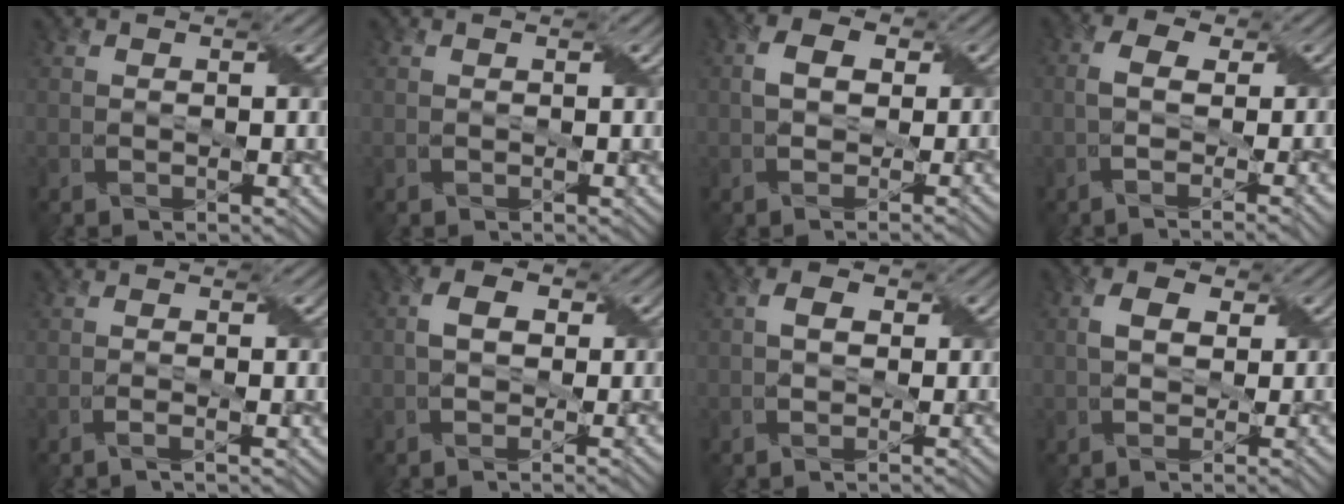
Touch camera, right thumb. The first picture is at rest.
{"total": 0.0}
{"total": 3.7, "force": [-0.3, 2.3, 2.9], "torque": [-0.050, 0.000, -0.010]}
{"total": 5.1, "force": [-1.1, 1.7, 4.7], "torque": [-0.074, 0.000, -0.025]}
{"total": 1.7, "force": [-1.1, 0.2, 1.3], "torque": [-0.013, 0.004, -0.034]}
{"total": 3.6, "force": [-1.1, 1.7, 3.0], "torque": [-0.052, 0.000, -0.023]}
{"total": 2.4, "force": [-0.9, 1.3, 1.8], "torque": [-0.031, 0.004, -0.015]}
{"total": 3.7, "force": [-0.3, 1.7, 3.3], "torque": [-0.053, -0.001, -0.008]}